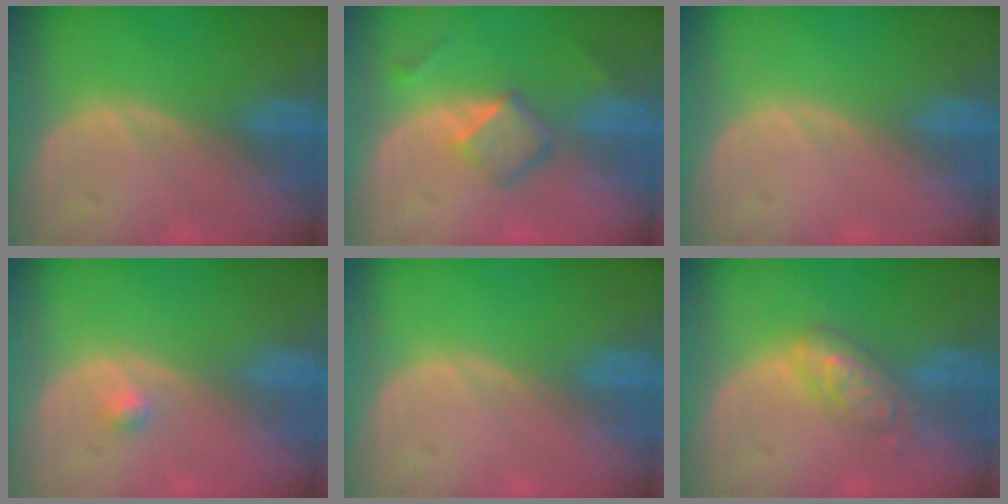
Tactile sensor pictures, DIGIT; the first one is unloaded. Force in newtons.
{"total": 4.8, "press": 4.5, "slide": 1.4}
{"total": 0.0}
{"total": 1.0, "press": 1.0, "slide": 0.1}
{"total": 0.0}
{"total": 5.9, "press": 5.2, "slide": 2.9}